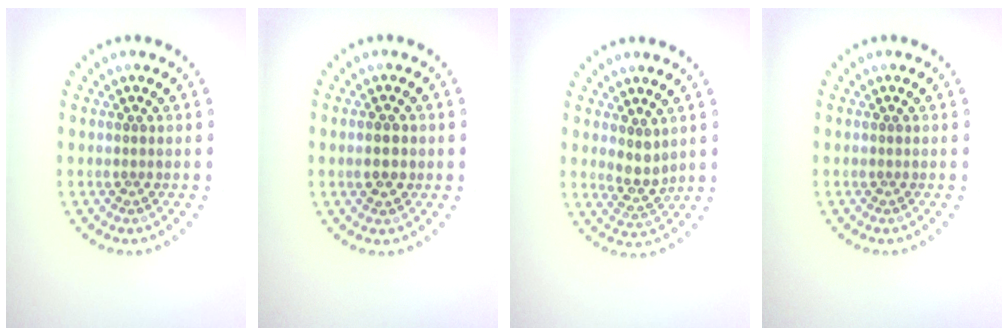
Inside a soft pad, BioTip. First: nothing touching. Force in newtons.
{"total": 2.6, "press": 2.6, "slide": 0.1}
{"total": 2.3, "press": 2.0, "slide": 1.1}
{"total": 0.0}